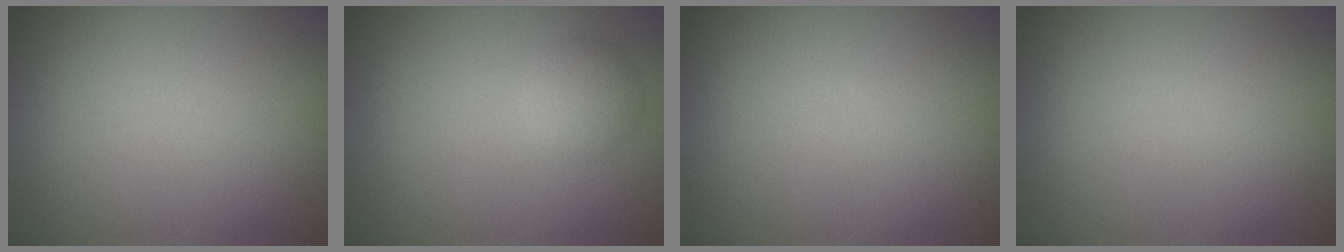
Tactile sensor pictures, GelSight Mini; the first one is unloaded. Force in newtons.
{"total": 2.2, "press": 2.2, "slide": 0.1}
{"total": 0.0}
{"total": 0.0}